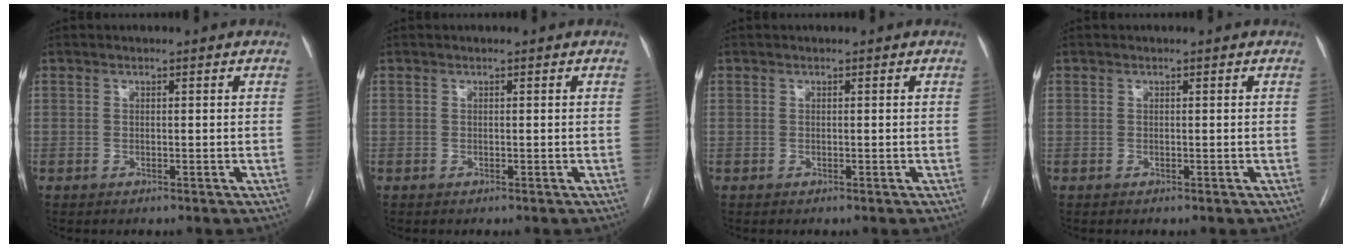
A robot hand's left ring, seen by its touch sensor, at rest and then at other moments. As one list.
[{"total": 0.0}, {"total": 0.0}, {"total": 0.0}]